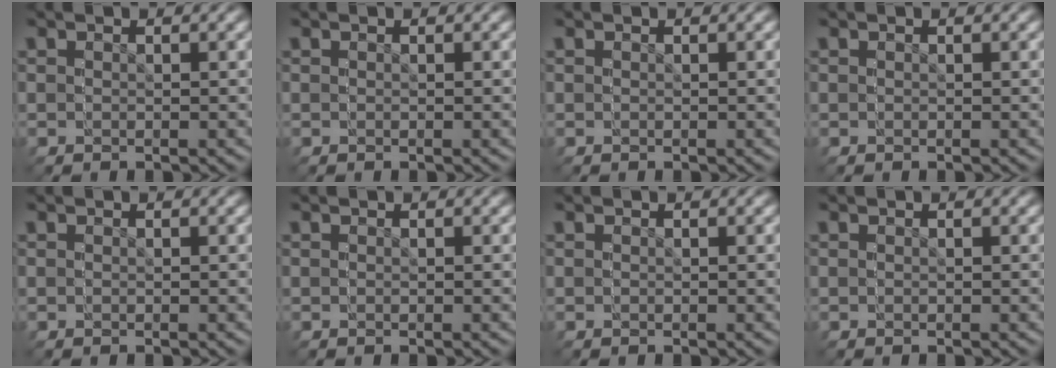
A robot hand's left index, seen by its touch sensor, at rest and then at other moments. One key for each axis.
{"total": 0.0}
{"total": 0.0}
{"total": 0.0}
{"total": 0.0}
{"total": 0.0}
{"total": 0.0}
{"total": 0.0}